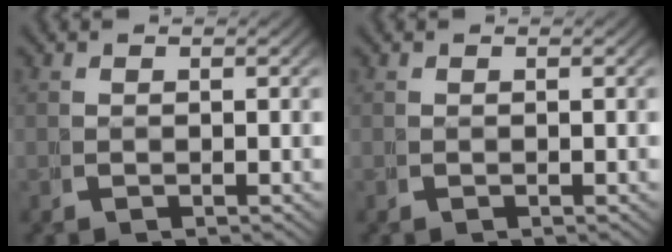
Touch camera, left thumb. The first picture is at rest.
{"total": 0.0}